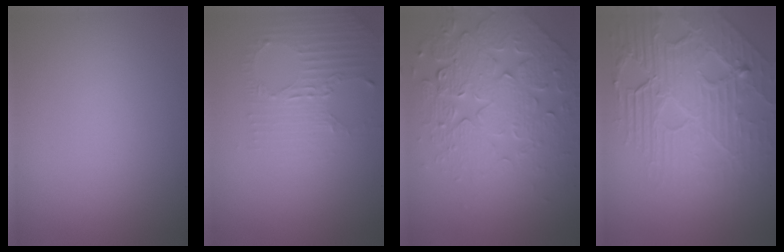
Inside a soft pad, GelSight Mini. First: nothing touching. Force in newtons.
{"total": 2.6, "press": 1.9, "slide": 1.9}
{"total": 7.8, "press": 5.7, "slide": 5.4}
{"total": 8.4, "press": 5.7, "slide": 6.1}